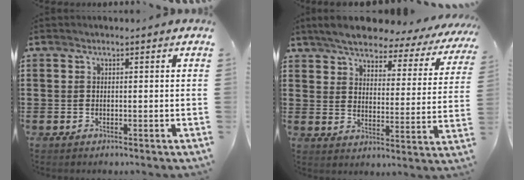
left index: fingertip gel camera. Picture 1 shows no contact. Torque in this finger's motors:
{"motor_torque": [2.14, 0.00, 1.05, 0.21]}